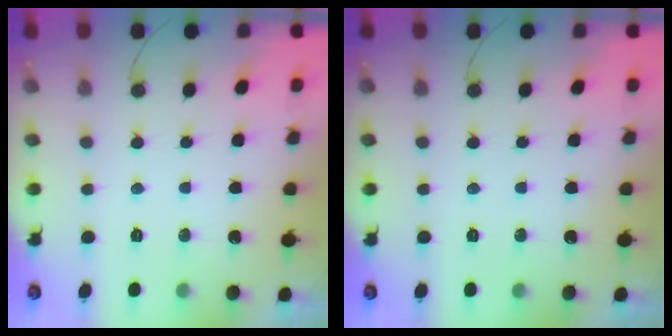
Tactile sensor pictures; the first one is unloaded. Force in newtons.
{"total": 0.0}